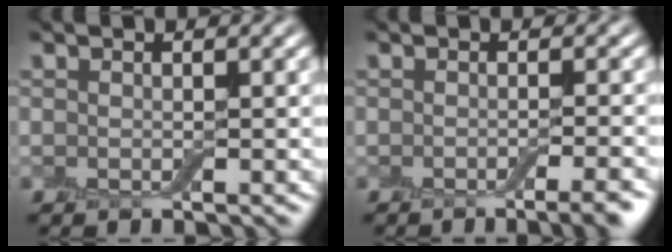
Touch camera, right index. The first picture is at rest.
{"total": 3.7, "force": [-2.4, 0.8, 2.7], "torque": [-0.023, 0.001, -0.035]}